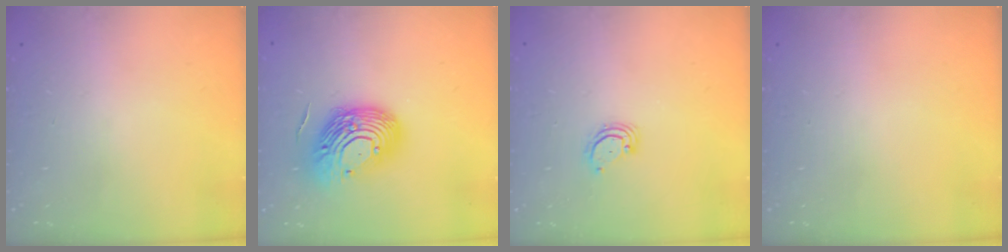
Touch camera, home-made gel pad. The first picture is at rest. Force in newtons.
{"total": 16.3, "press": 16.2, "slide": 2.1}
{"total": 2.8, "press": 2.8, "slide": 0.2}
{"total": 0.0}